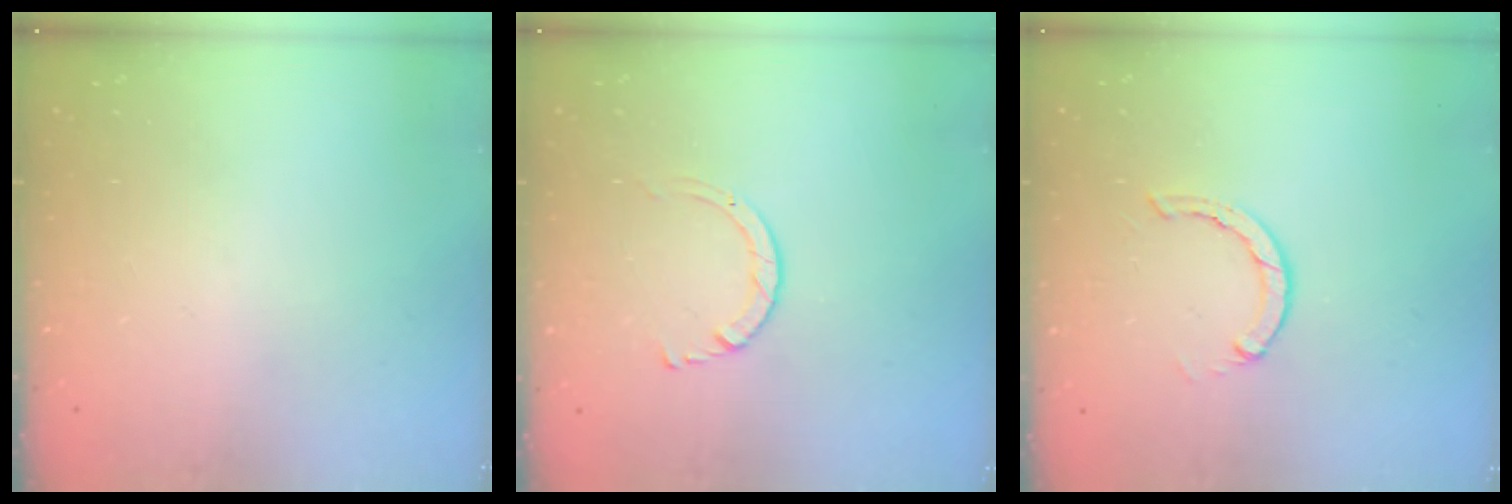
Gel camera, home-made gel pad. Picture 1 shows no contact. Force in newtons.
{"total": 2.9, "press": 2.9, "slide": 0.2}
{"total": 2.8, "press": 2.7, "slide": 0.4}